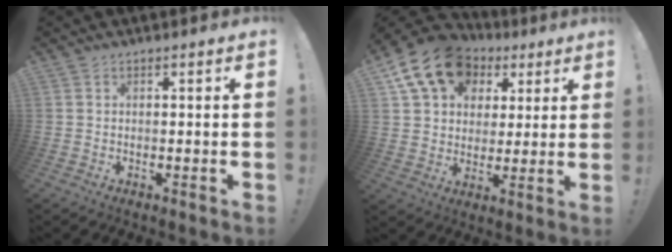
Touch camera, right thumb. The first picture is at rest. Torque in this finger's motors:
{"motor_torque": [0.02, 1.30, 0.49, -0.20, 0.34]}